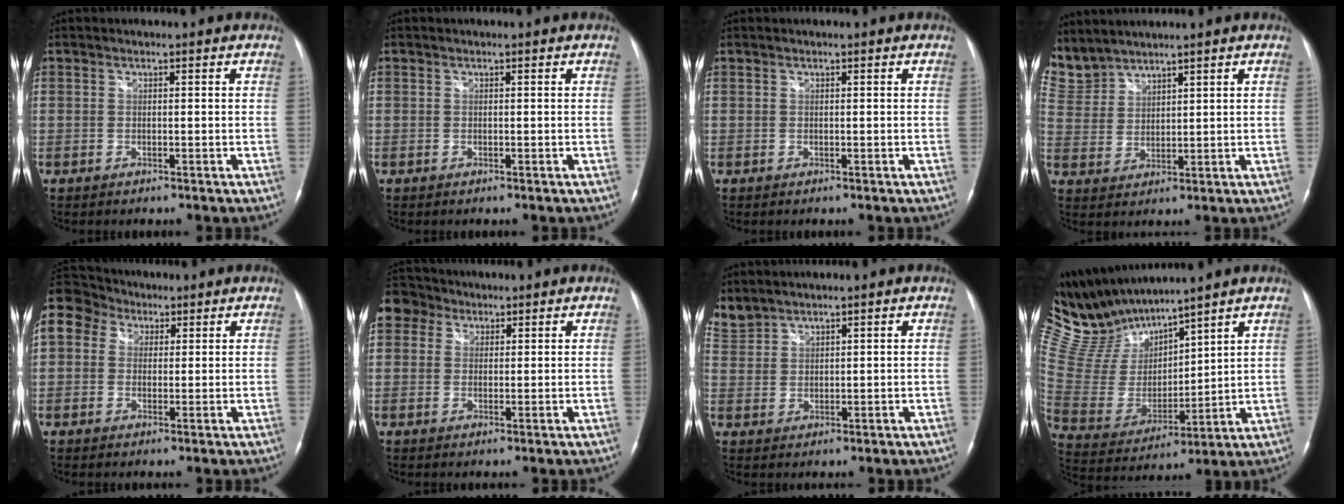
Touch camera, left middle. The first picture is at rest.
{"total": 0.0}
{"total": 0.0}
{"total": 8.3, "force": [7.8, 2.9, 0.7], "torque": [-0.038, 0.011, 0.177]}
{"total": 19.1, "force": [8.3, 15.2, 8.0], "torque": [-0.262, 0.106, 0.161]}
{"total": 5.1, "force": [2.8, 4.1, 1.2], "torque": [-0.032, 0.026, 0.054]}
{"total": 3.9, "force": [3.8, 1.1, 0.1], "torque": [-0.014, 0.014, 0.088]}
{"total": 14.3, "force": [13.5, 2.3, 4.2], "torque": [-0.108, 0.006, 0.284]}